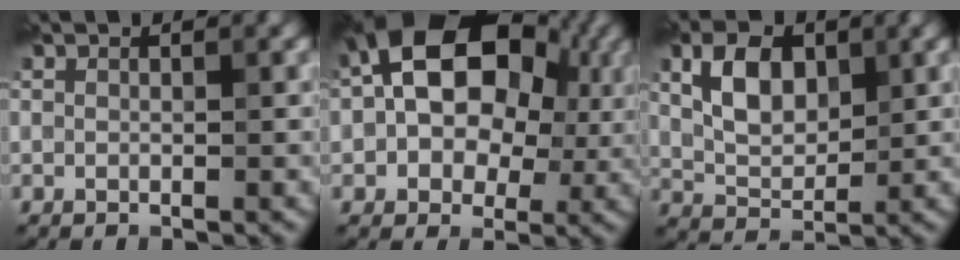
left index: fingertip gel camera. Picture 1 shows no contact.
{"total": 14.0, "force": [2.1, 9.5, 10.0], "torque": [-0.139, 0.030, 0.027]}
{"total": 4.8, "force": [1.4, 2.9, 3.5], "torque": [-0.069, 0.003, 0.025]}